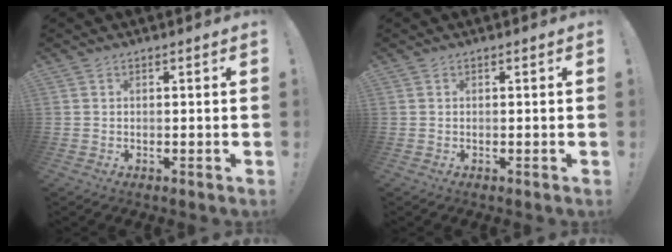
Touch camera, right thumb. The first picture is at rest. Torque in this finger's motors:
{"motor_torque": [0.01, -0.11, -0.06, 0.05, -0.09]}